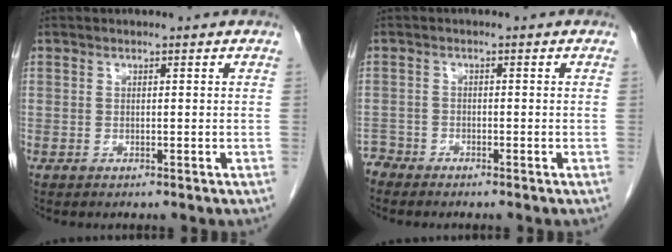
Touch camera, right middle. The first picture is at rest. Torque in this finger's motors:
{"motor_torque": [-0.20, 0.16, 0.02, -0.03]}